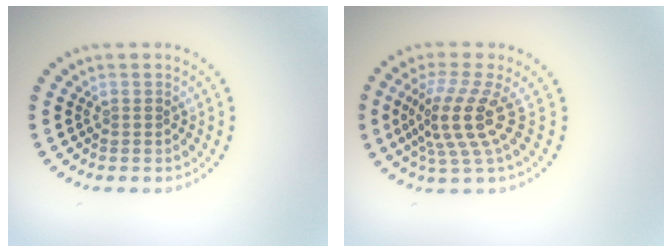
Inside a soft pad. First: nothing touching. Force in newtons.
{"total": 4.5, "press": 3.1, "slide": 3.2}